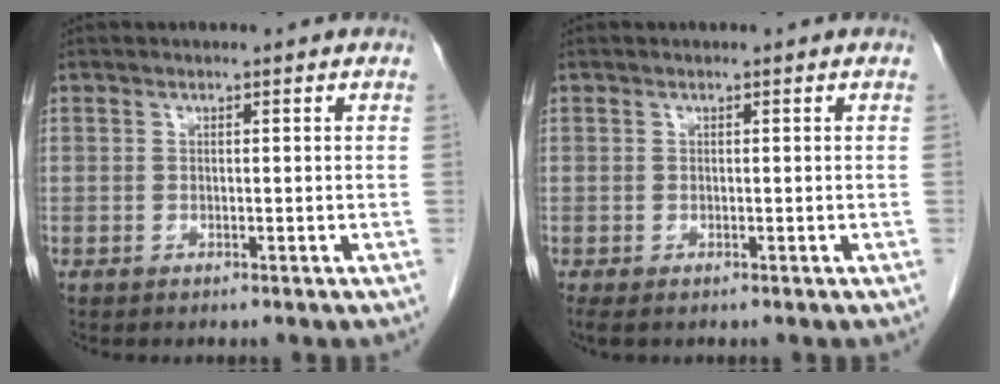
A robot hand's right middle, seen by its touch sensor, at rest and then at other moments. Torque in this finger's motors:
{"motor_torque": [0.65, -0.23, 0.04, 0.03]}